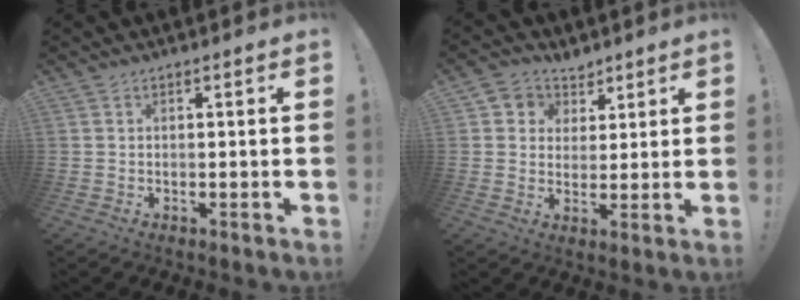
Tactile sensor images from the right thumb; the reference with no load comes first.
{"total": 6.3, "force": [2.7, 5.6, 0.4], "torque": [-0.007, -0.020, 0.055]}